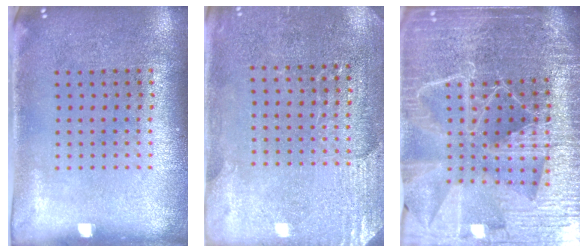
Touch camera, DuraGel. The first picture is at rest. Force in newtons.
{"total": 2.8, "press": 2.7, "slide": 0.8}
{"total": 6.3, "press": 5.5, "slide": 3.1}